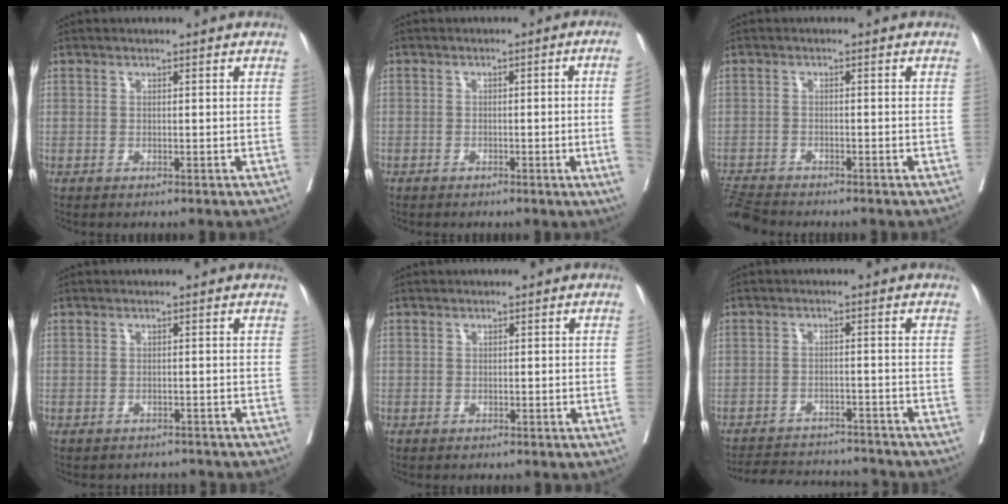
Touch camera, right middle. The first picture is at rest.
{"total": 5.3, "force": [-1.1, -1.0, 5.1], "torque": [-0.056, -0.001, -0.017]}
{"total": 4.7, "force": [-4.6, 0.1, 0.7], "torque": [-0.014, -0.020, -0.088]}
{"total": 3.1, "force": [-2.7, 1.3, -0.4], "torque": [0.007, 0.001, -0.040]}
{"total": 0.6, "force": [-0.2, 0.0, 0.6], "torque": [-0.010, 0.004, 0.000]}
{"total": 11.2, "force": [-10.8, 2.2, 2.1], "torque": [-0.037, 0.009, -0.150]}